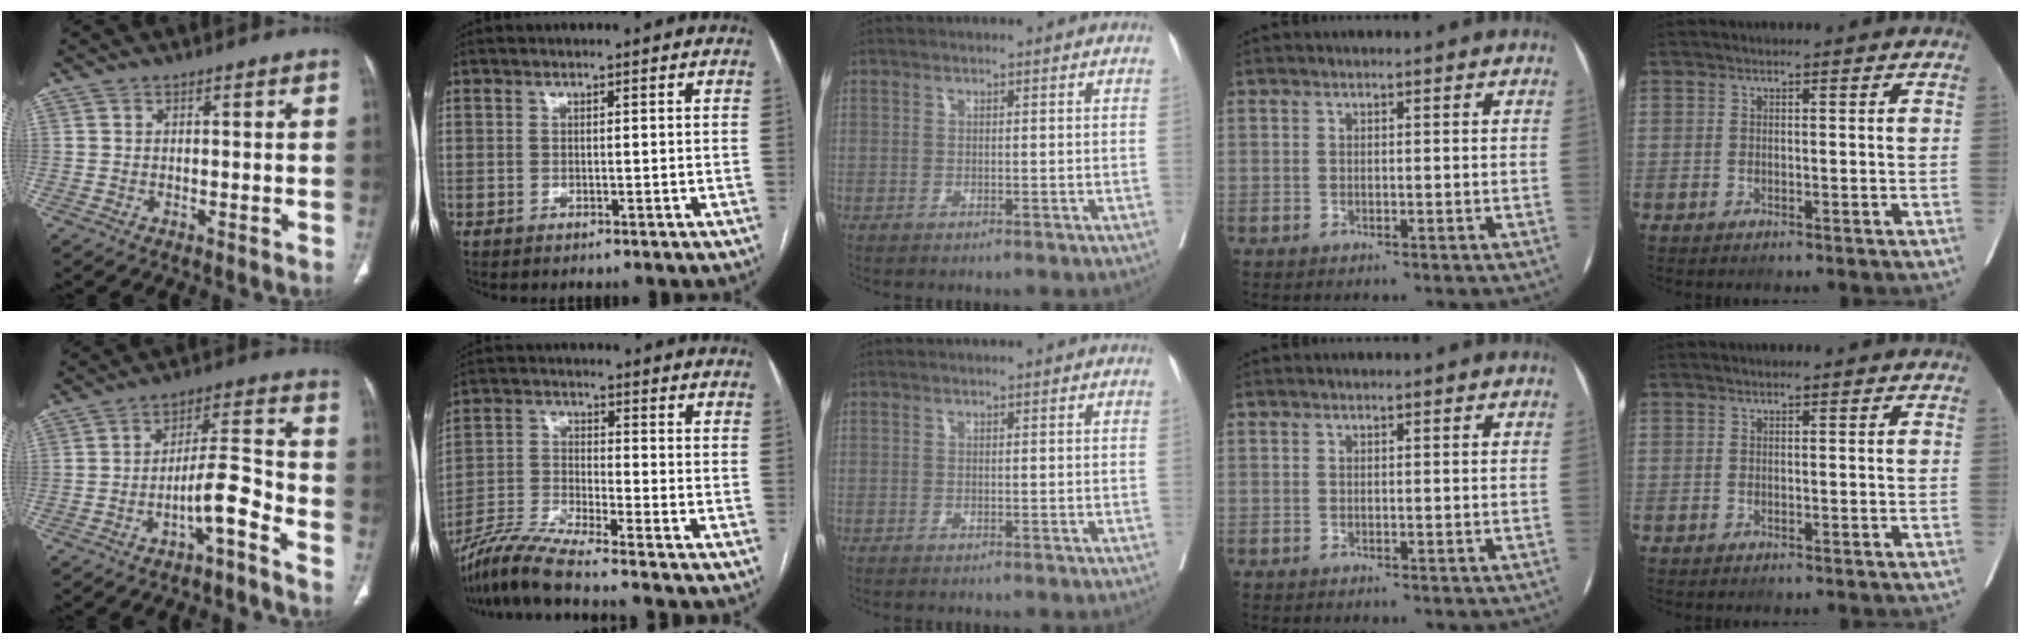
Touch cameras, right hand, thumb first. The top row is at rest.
{"thumb": {"total": 8.1, "force": [-4.7, 1.6, 6.4], "torque": [-0.108, 0.063, -0.078]}, "index": {"total": 8.9, "force": [-7.9, -1.6, 3.8], "torque": [-0.083, -0.023, -0.154]}}